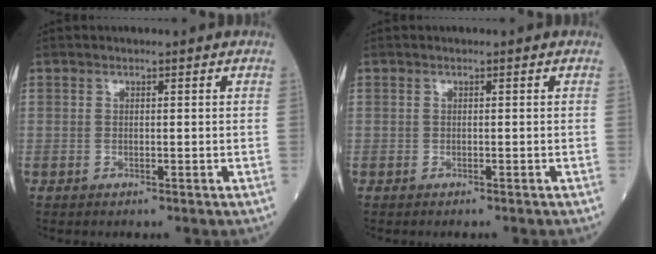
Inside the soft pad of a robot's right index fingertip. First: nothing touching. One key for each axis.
{"total": 0.7, "fx": -0.7, "fy": 0.0, "fz": 0.3, "tx": -0.002, "ty": -0.001, "tz": -0.012}